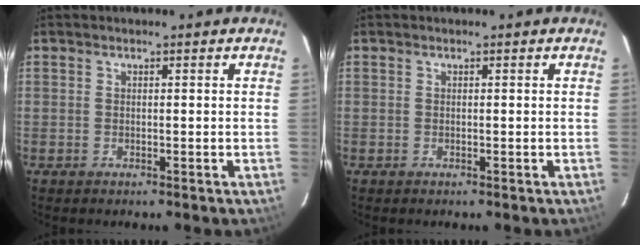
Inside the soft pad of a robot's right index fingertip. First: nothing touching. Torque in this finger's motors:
{"motor_torque": [0.00, 0.00, 0.00, -0.01]}